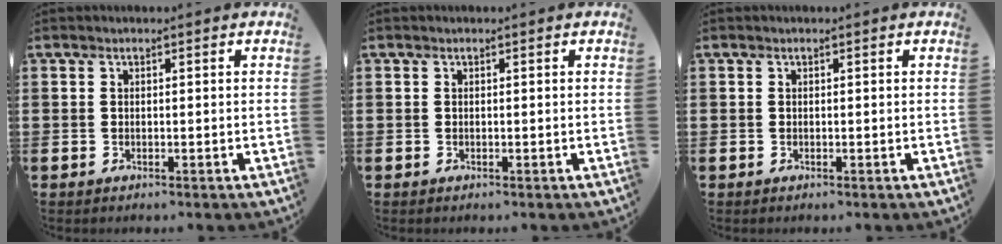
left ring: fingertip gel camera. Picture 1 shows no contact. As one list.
[{"total": 0.0}, {"total": 0.0}]